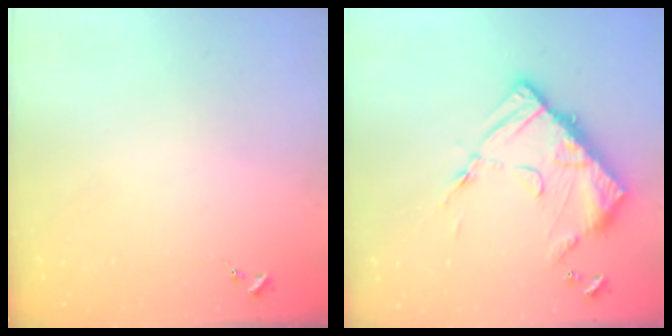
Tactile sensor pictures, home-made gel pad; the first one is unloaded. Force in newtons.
{"total": 16.0, "press": 15.9, "slide": 1.5}